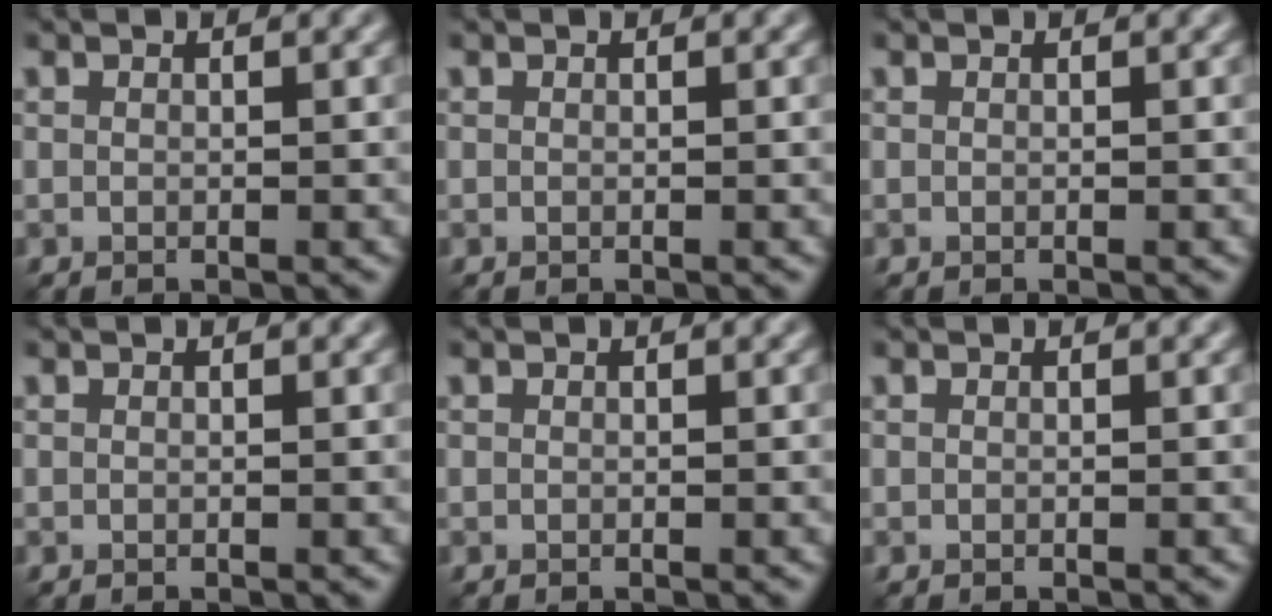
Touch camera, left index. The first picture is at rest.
{"total": 0.0}
{"total": 0.0}
{"total": 0.0}
{"total": 0.0}
{"total": 0.0}